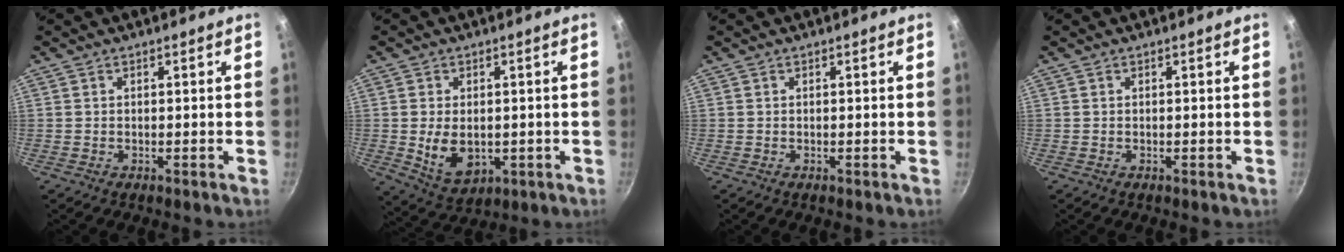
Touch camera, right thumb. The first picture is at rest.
{"total": 8.2, "force": [-0.5, 5.5, 6.1], "torque": [-0.094, -0.012, 0.009]}
{"total": 0.0}
{"total": 0.0}